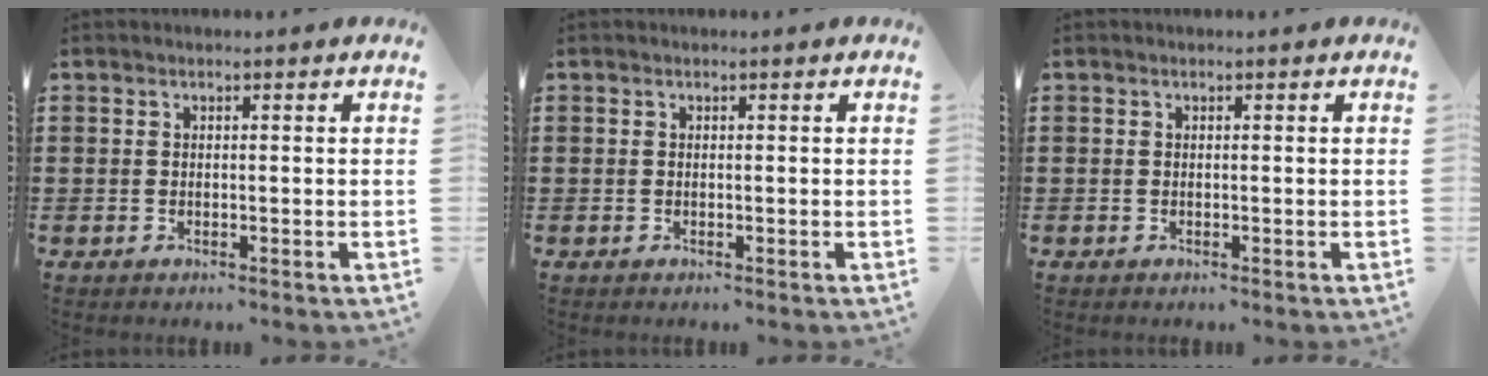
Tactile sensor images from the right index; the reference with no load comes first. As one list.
[{"total": 0.0}, {"total": 0.0}]